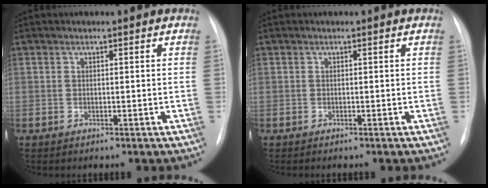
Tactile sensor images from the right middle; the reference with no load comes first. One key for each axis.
{"total": 0.0}